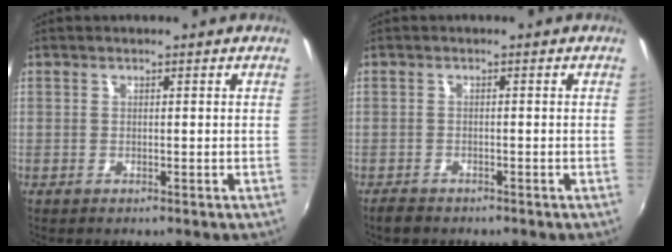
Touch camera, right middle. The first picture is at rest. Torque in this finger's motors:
{"motor_torque": [0.01, -0.01, 0.00, 0.02]}